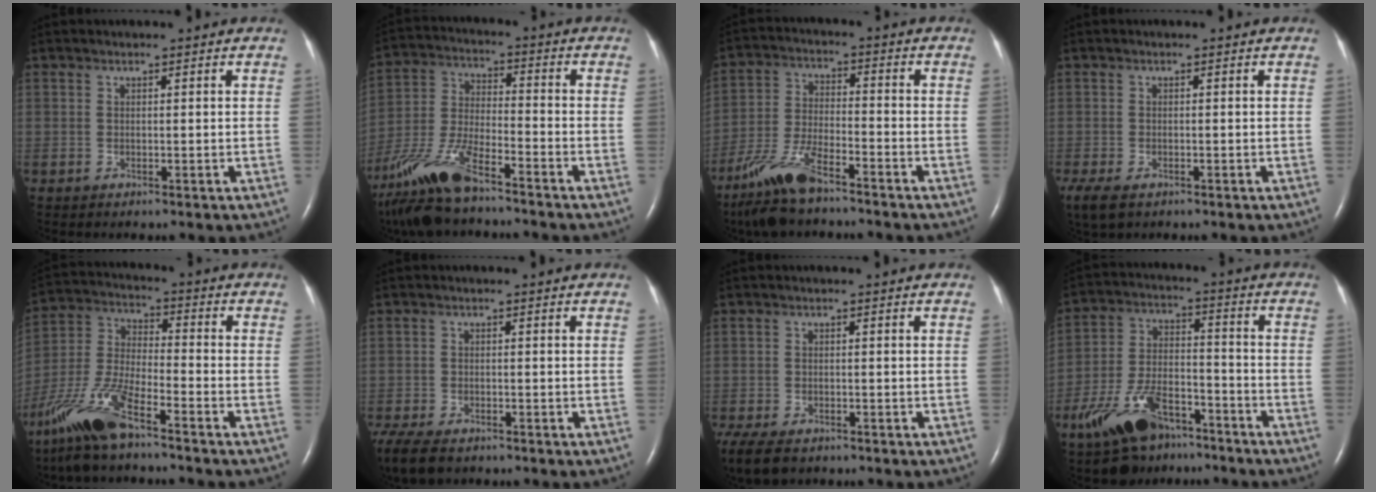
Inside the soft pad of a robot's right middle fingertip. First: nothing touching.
{"total": 13.8, "force": [-10.6, 2.9, 8.4], "torque": [-0.190, -0.018, -0.199]}
{"total": 10.3, "force": [-7.8, 2.2, 6.3], "torque": [-0.137, -0.019, -0.148]}
{"total": 8.9, "force": [-5.3, 5.1, 5.0], "torque": [-0.135, -0.017, -0.082]}
{"total": 13.4, "force": [-9.5, 2.8, 9.1], "torque": [-0.208, -0.017, -0.181]}
{"total": 10.1, "force": [-7.3, 4.6, 5.3], "torque": [-0.123, -0.017, -0.114]}
{"total": 10.6, "force": [-7.2, 5.6, 5.5], "torque": [-0.136, -0.018, -0.106]}
{"total": 13.8, "force": [-9.4, 5.9, 8.3], "torque": [-0.169, 0.000, -0.165]}